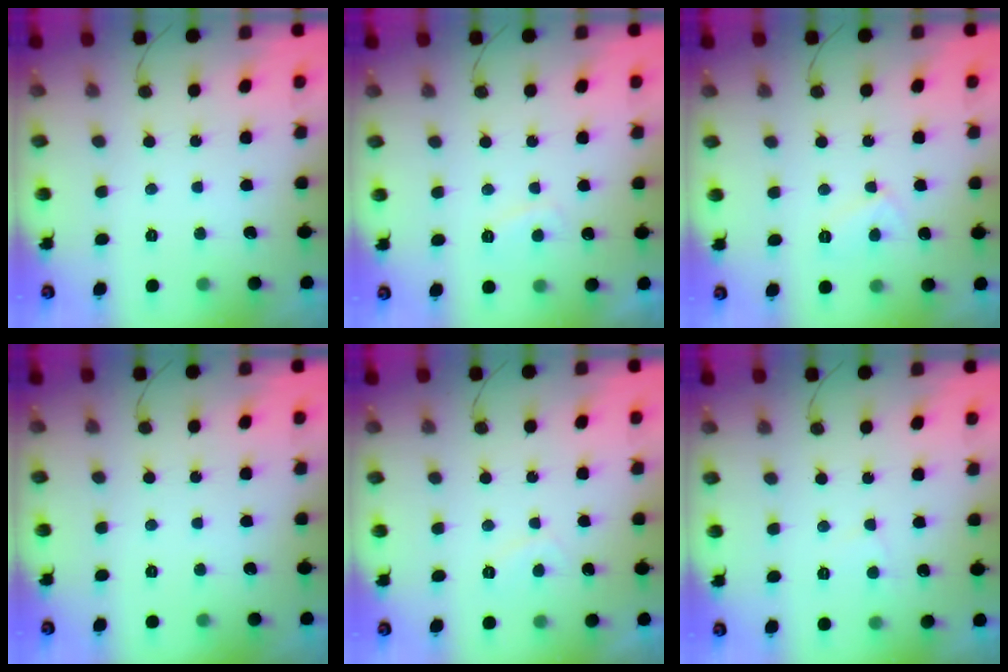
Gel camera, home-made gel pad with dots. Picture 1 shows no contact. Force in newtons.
{"total": 2.9, "press": 2.8, "slide": 0.8}
{"total": 4.8, "press": 4.8, "slide": 0.4}
{"total": 0.0}
{"total": 1.3, "press": 1.2, "slide": 0.6}
{"total": 3.4, "press": 3.4, "slide": 0.4}